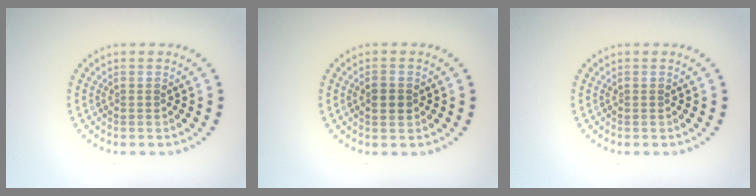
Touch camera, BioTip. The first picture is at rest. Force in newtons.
{"total": 1.6, "press": 1.6, "slide": 0.2}
{"total": 0.0}